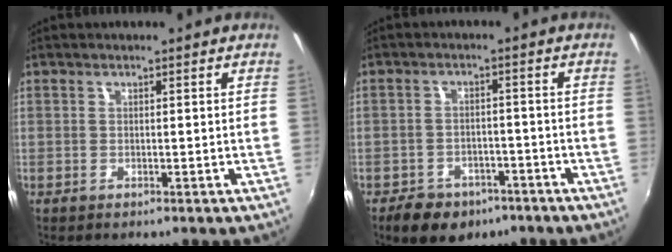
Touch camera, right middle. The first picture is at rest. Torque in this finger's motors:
{"motor_torque": [-0.11, -0.50, -0.04, 0.00]}